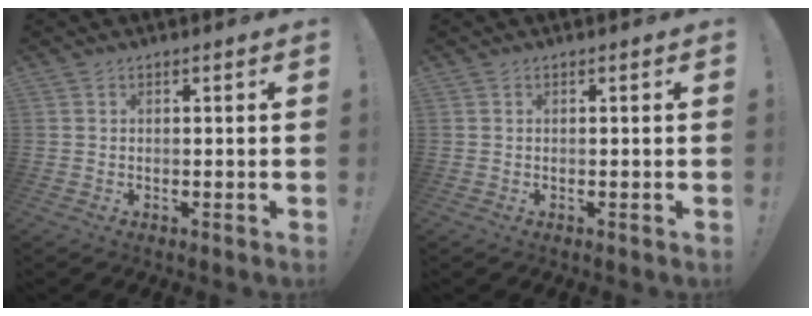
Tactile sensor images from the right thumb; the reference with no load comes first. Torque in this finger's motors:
{"motor_torque": [0.00, 0.00, 0.00, 0.00, 0.00]}